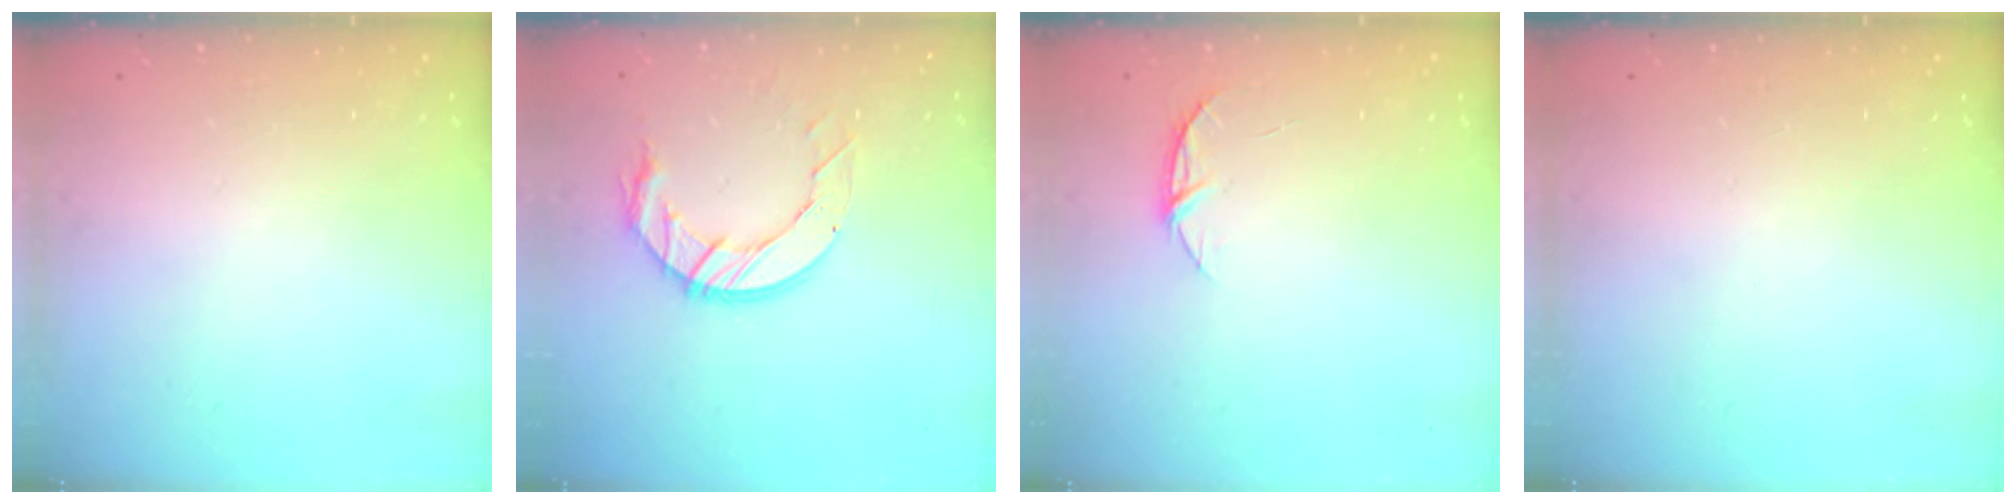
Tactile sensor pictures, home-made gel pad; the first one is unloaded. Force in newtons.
{"total": 11.0, "press": 11.0, "slide": 1.2}
{"total": 5.4, "press": 5.4, "slide": 0.6}
{"total": 0.0}